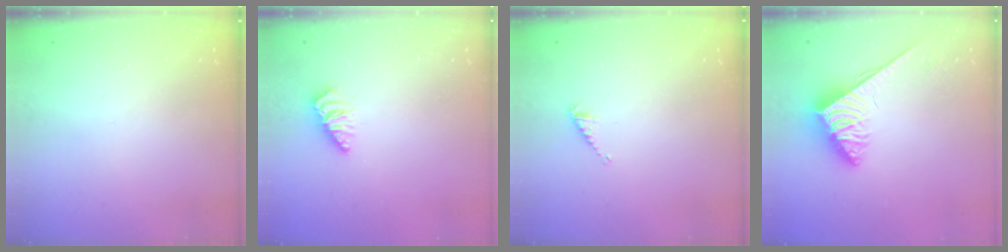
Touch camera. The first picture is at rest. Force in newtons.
{"total": 0.0}
{"total": 2.8, "press": 2.8, "slide": 0.5}
{"total": 3.8, "press": 3.7, "slide": 0.5}